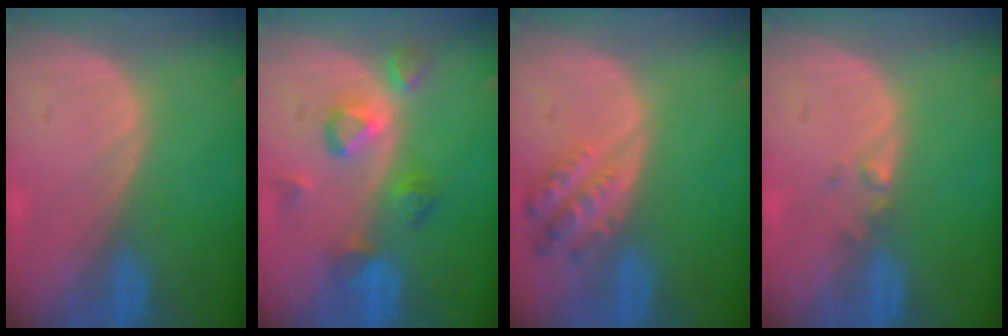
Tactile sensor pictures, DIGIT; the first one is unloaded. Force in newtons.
{"total": 5.8, "press": 5.7, "slide": 0.6}
{"total": 4.9, "press": 4.8, "slide": 1.1}
{"total": 1.3, "press": 1.0, "slide": 0.8}